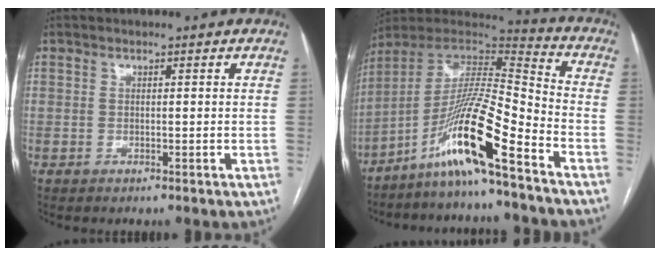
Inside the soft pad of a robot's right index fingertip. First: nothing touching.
{"total": 15.4, "force": [-9.6, -0.4, 12.0], "torque": [-0.235, -0.004, -0.179]}